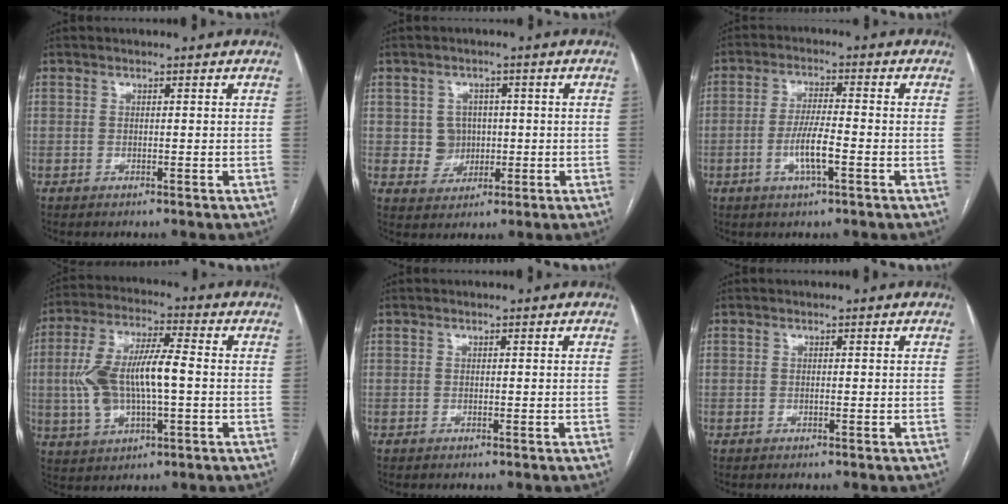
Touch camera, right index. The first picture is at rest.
{"total": 4.2, "force": [0.0, 4.0, 1.0], "torque": [-0.009, 0.012, 0.008]}
{"total": 5.9, "force": [-2.1, 0.9, 5.5], "torque": [-0.109, 0.000, -0.039]}
{"total": 12.9, "force": [-0.6, 4.1, 12.2], "torque": [-0.255, 0.022, -0.004]}
{"total": 0.0}
{"total": 0.0}